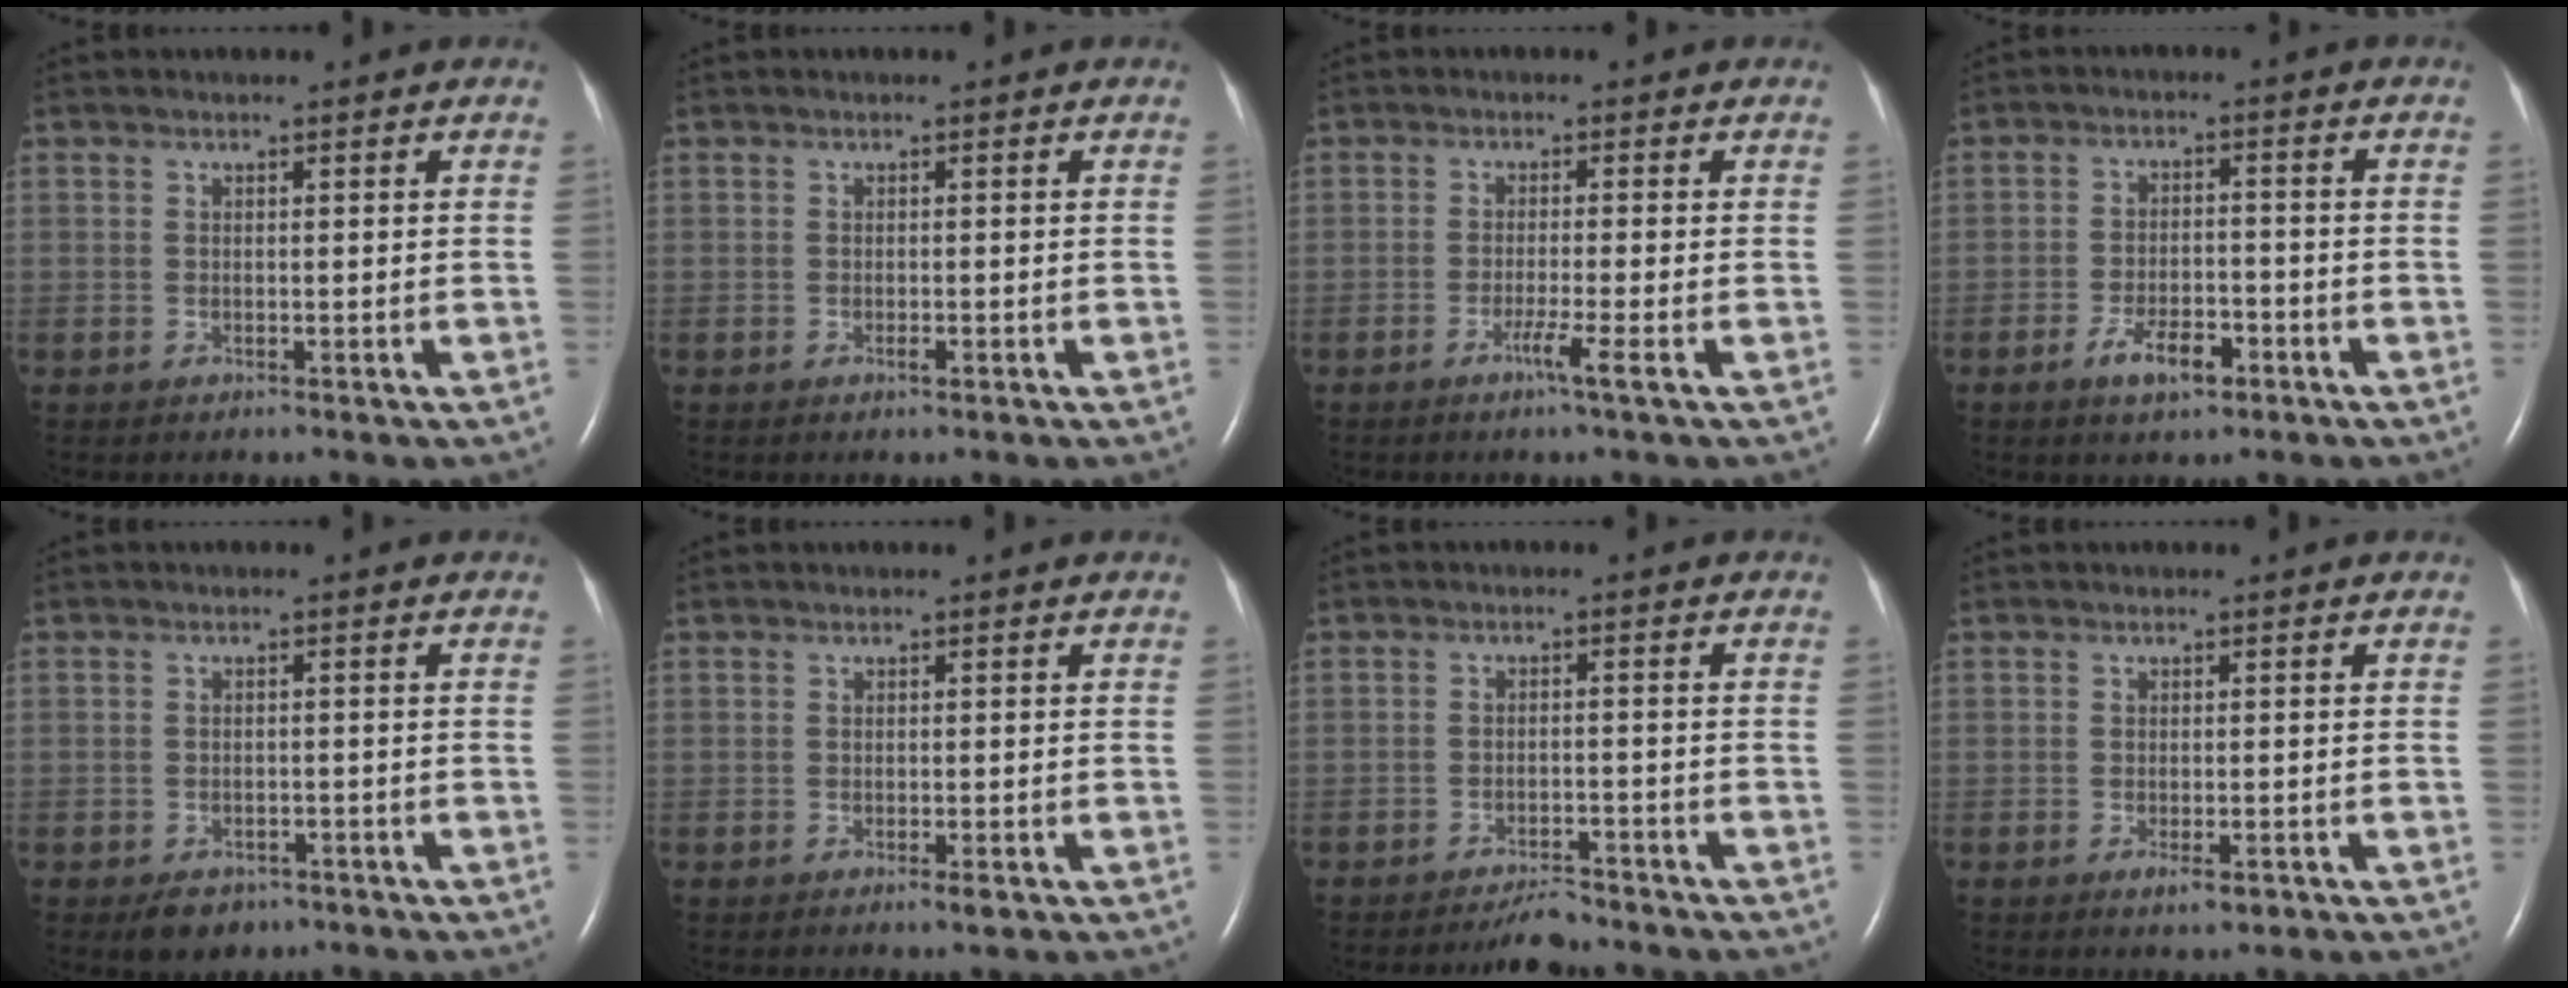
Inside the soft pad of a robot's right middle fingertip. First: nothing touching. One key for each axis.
{"total": 0.6, "fx": -0.3, "fy": 0.1, "fz": 0.5, "tx": -0.008, "ty": -0.001, "tz": -0.004}
{"total": 2.8, "fx": -1.5, "fy": -0.8, "fz": 2.3, "tx": -0.044, "ty": -0.007, "tz": -0.029}
{"total": 5.2, "fx": -3.0, "fy": 2.0, "fz": 3.8, "tx": -0.071, "ty": 0.000, "tz": -0.048}
{"total": 3.6, "fx": -2.4, "fy": 2.3, "fz": 1.3, "tx": -0.022, "ty": 0.001, "tz": -0.028}
{"total": 1.0, "fx": -0.5, "fy": 0.1, "fz": 0.8, "tx": -0.015, "ty": -0.003, "tz": -0.007}
{"total": 3.2, "fx": -3.0, "fy": 0.6, "fz": 1.1, "tx": -0.021, "ty": -0.006, "tz": -0.047}
{"total": 2.1, "fx": -1.1, "fy": 0.6, "fz": 1.7, "tx": -0.027, "ty": -0.002, "tz": -0.013}